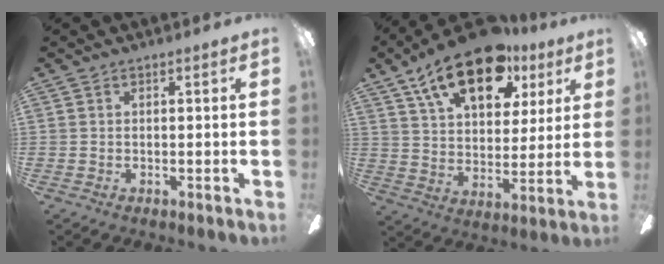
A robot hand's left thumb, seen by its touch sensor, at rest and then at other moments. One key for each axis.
{"total": 19.9, "fx": 12.1, "fy": 10.0, "fz": 12.3, "tx": -0.201, "ty": -0.053, "tz": 0.207}